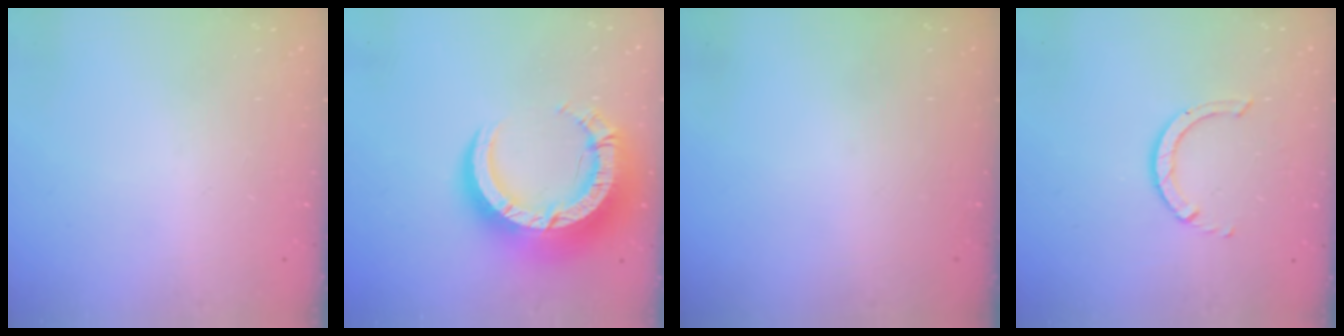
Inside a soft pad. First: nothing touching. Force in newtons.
{"total": 19.6, "press": 19.5, "slide": 1.7}
{"total": 0.0}
{"total": 3.5, "press": 3.5, "slide": 0.6}